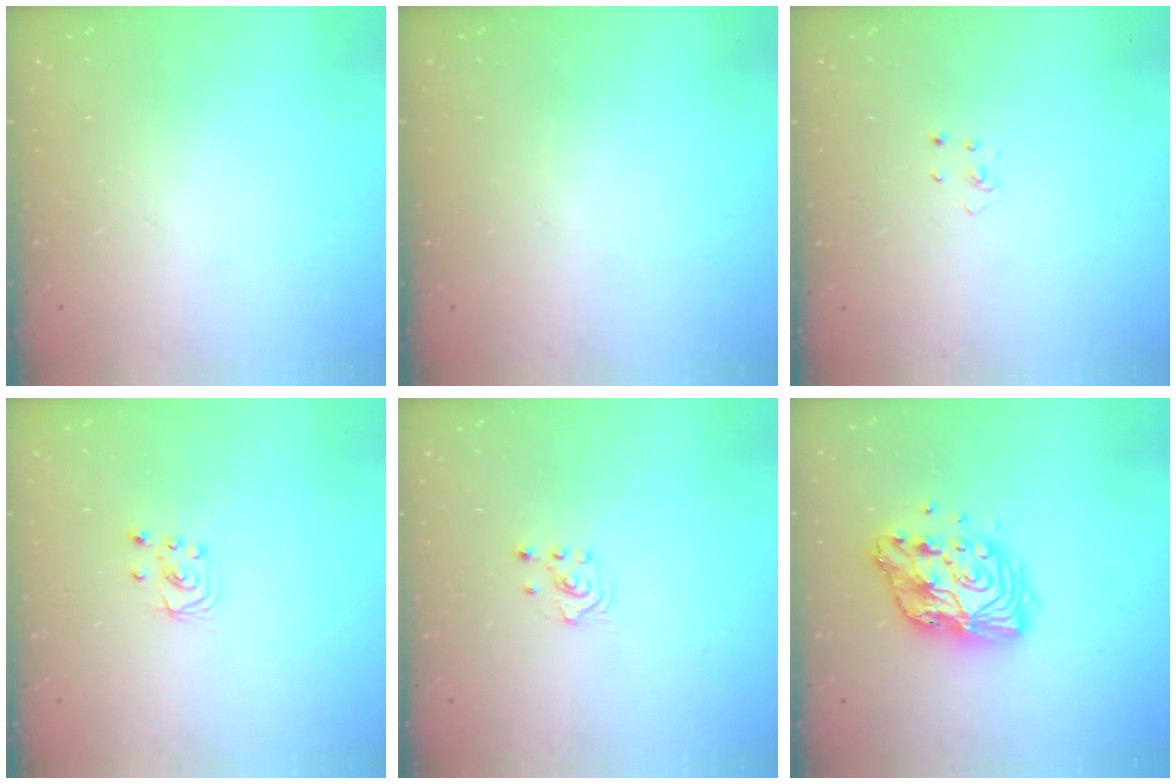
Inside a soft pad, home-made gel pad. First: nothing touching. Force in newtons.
{"total": 0.0}
{"total": 2.3, "press": 2.3, "slide": 0.2}
{"total": 3.0, "press": 3.0, "slide": 0.2}
{"total": 1.6, "press": 1.5, "slide": 0.2}
{"total": 12.8, "press": 12.8, "slide": 1.0}